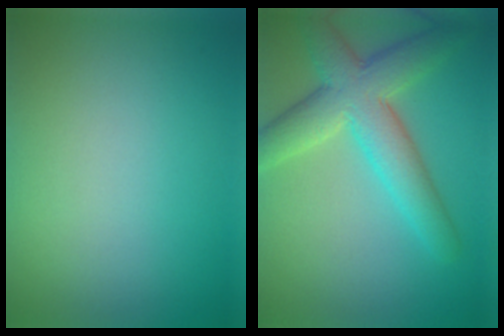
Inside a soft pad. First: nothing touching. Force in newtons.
{"total": 6.9, "press": 6.9, "slide": 0.4}